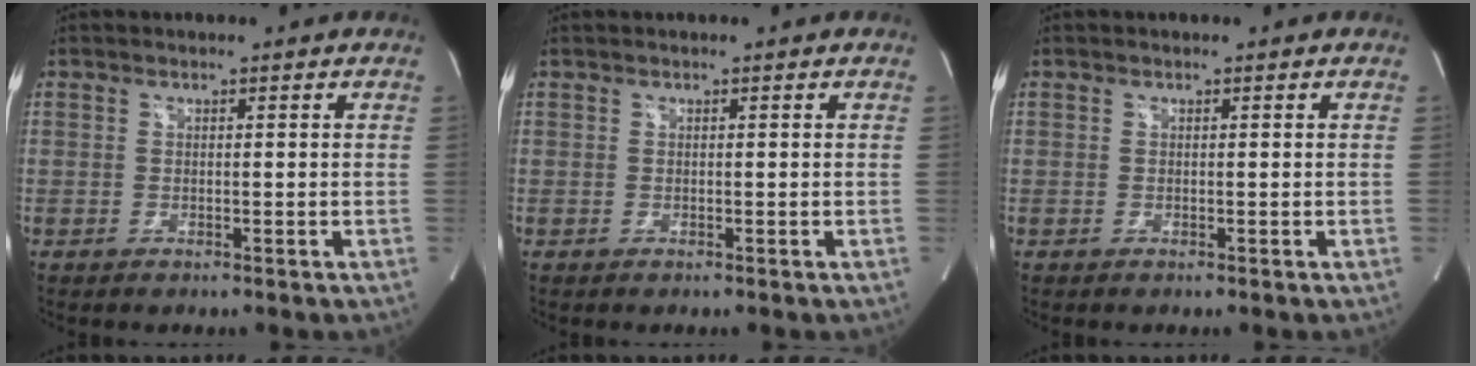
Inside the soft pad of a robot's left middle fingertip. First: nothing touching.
{"total": 0.0}
{"total": 0.0}